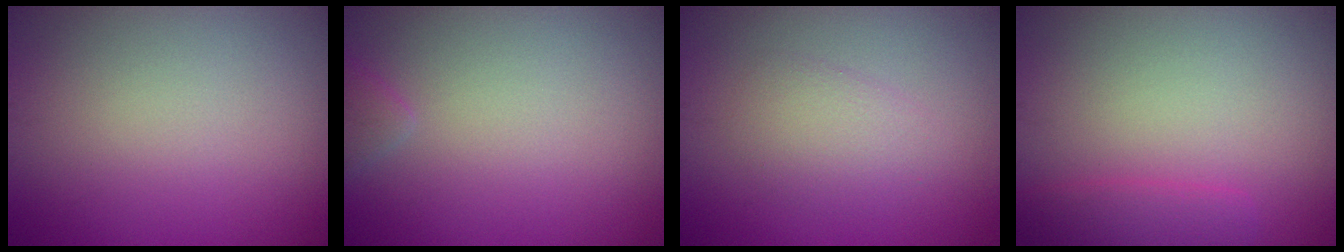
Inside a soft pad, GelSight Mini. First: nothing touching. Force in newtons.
{"total": 1.0, "press": 1.0, "slide": 0.1}
{"total": 2.2, "press": 2.2, "slide": 0.1}
{"total": 2.2, "press": 2.2, "slide": 0.1}